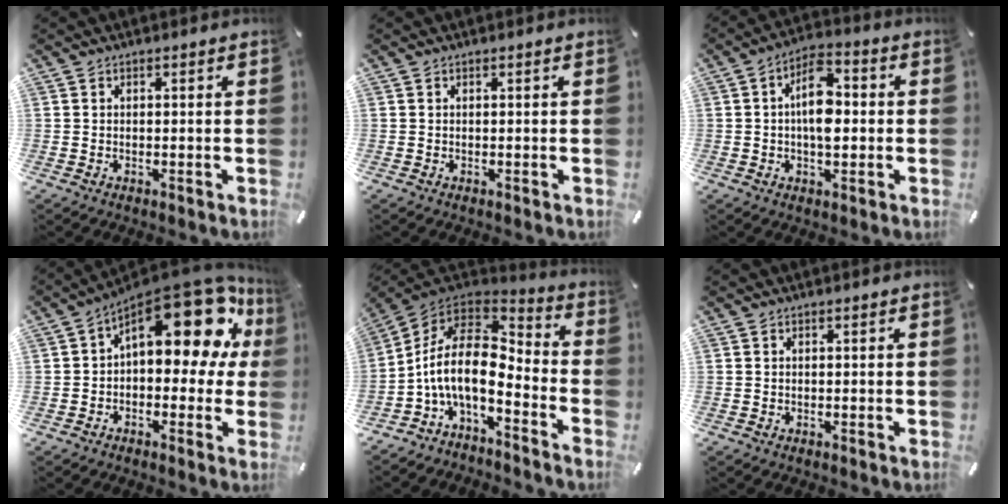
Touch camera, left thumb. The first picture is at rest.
{"total": 0.0}
{"total": 9.7, "force": [-0.1, 5.3, 8.1], "torque": [-0.126, 0.009, -0.003]}
{"total": 20.6, "force": [9.0, 10.0, 15.6], "torque": [-0.210, -0.066, 0.156]}
{"total": 14.1, "force": [-2.7, 7.4, 11.7], "torque": [-0.257, -0.005, -0.052]}
{"total": 0.0}